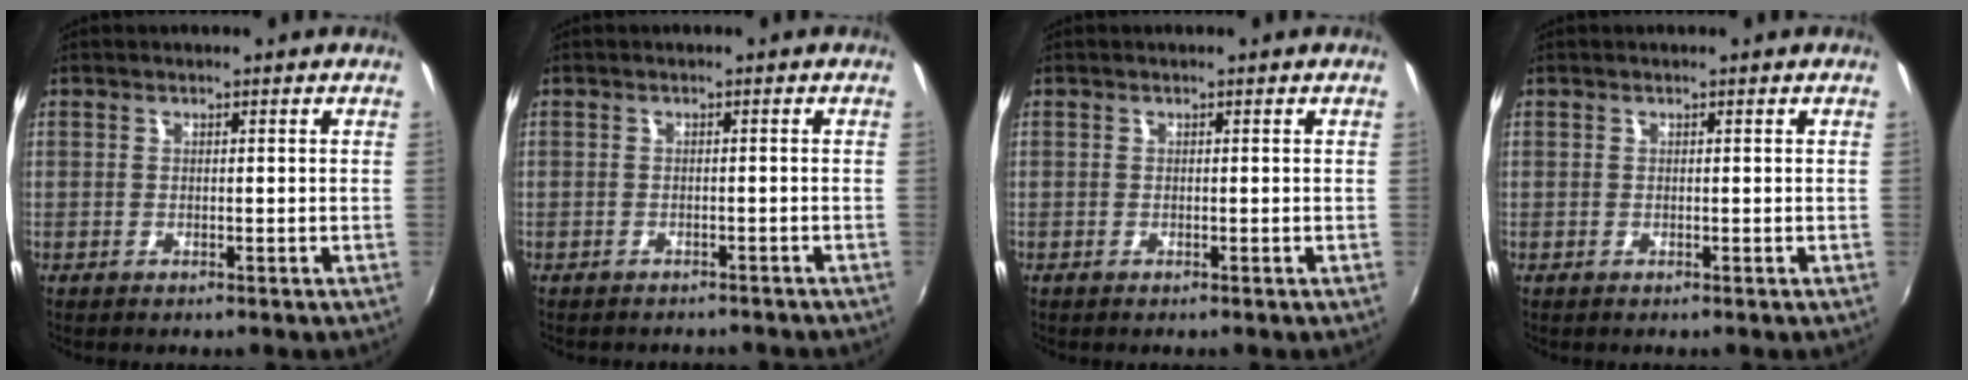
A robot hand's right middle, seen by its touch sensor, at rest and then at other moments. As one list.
[{"total": 4.5, "force": [-4.1, 1.2, 1.4], "torque": [-0.034, -0.013, -0.054]}, {"total": 0.0}, {"total": 0.0}]